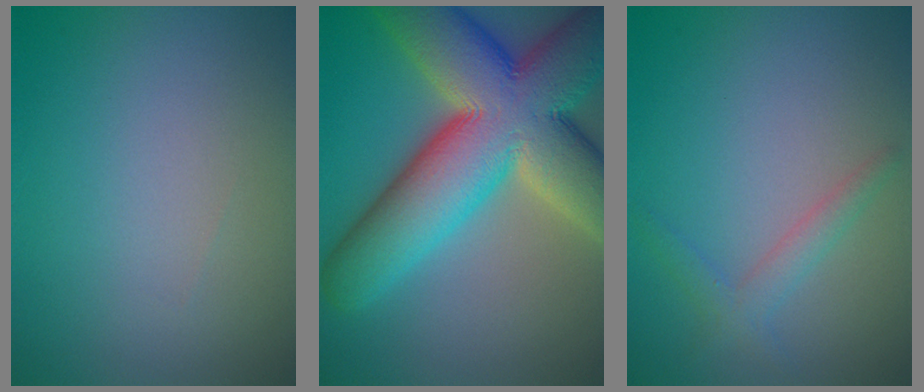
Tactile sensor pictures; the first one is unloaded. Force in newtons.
{"total": 16.0, "press": 16.0, "slide": 1.2}
{"total": 1.9, "press": 1.9, "slide": 0.0}